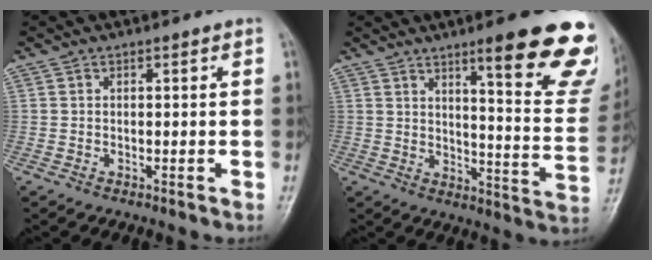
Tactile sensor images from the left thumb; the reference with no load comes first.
{"total": 21.9, "force": [13.5, 4.0, 16.8], "torque": [-0.182, -0.071, 0.178]}